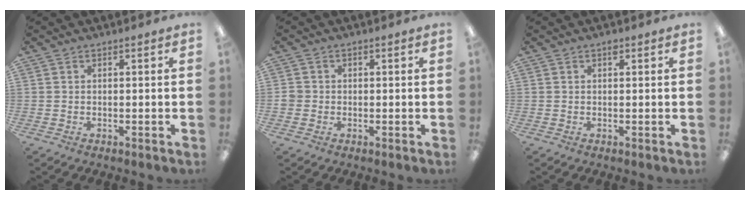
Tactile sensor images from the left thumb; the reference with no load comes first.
{"total": 1.8, "force": [-0.4, 1.7, 0.4], "torque": [-0.006, 0.005, -0.011]}
{"total": 0.8, "force": [0.5, 0.3, 0.5], "torque": [-0.004, -0.001, 0.007]}